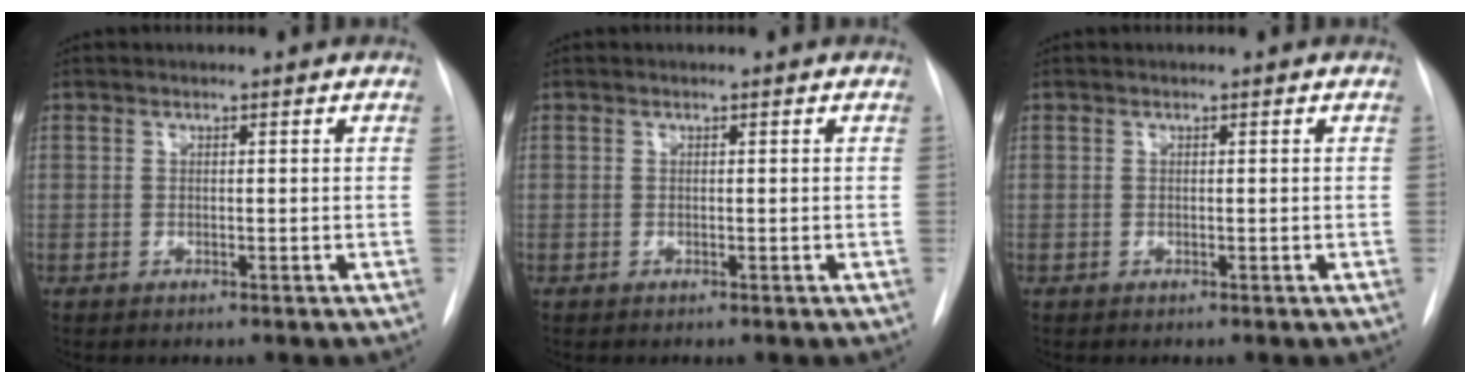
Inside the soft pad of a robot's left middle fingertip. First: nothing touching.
{"total": 0.0}
{"total": 0.0}